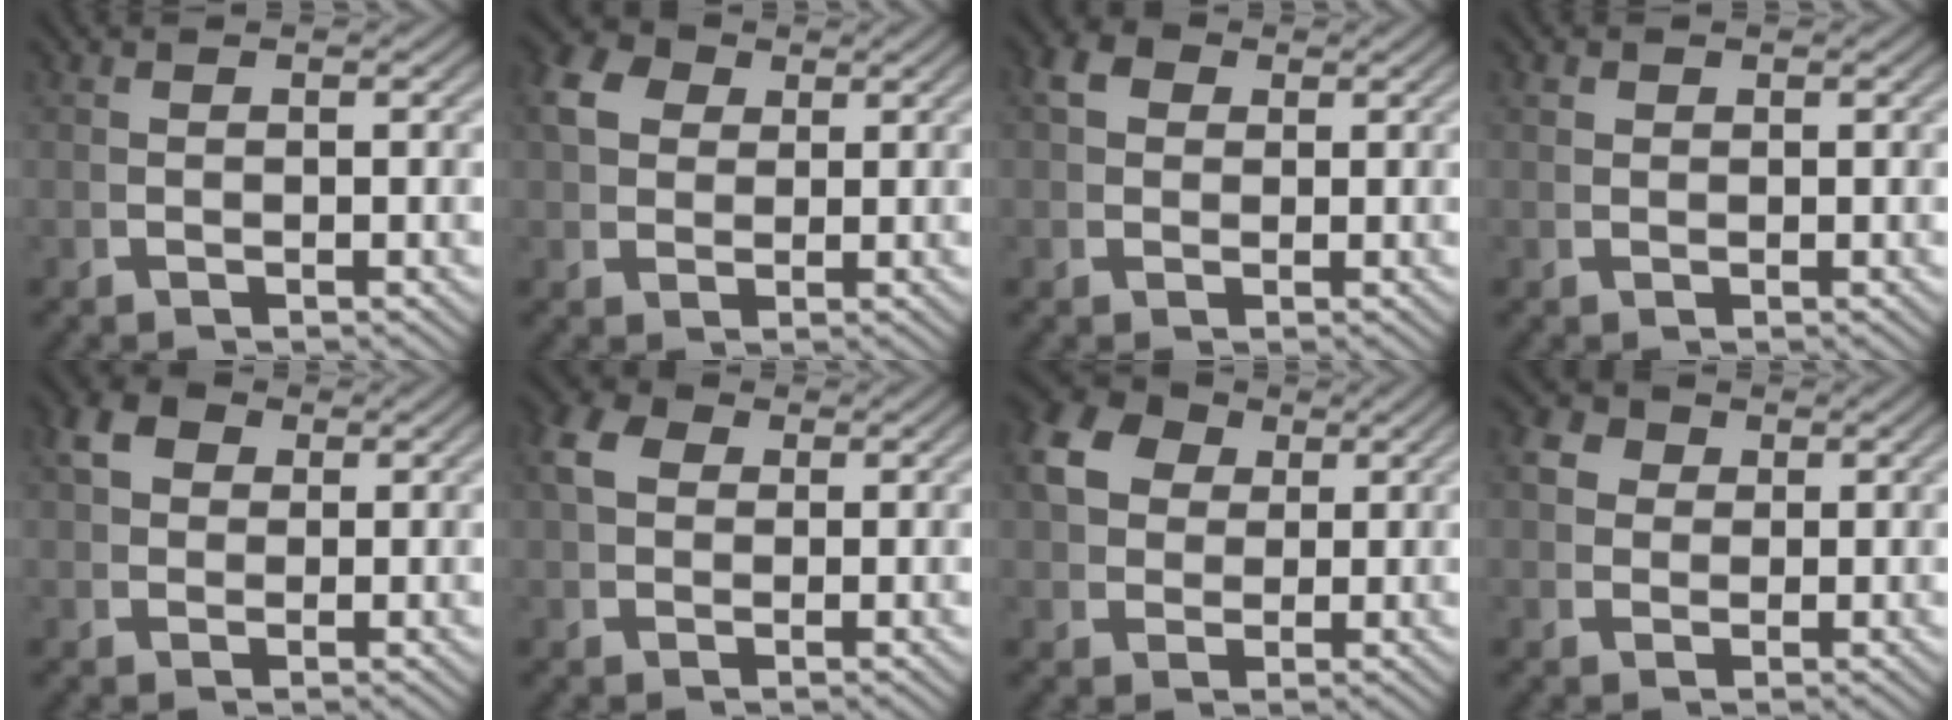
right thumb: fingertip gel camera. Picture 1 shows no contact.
{"total": 5.5, "force": [2.5, 4.1, 2.7], "torque": [-0.064, -0.002, 0.045]}
{"total": 3.4, "force": [1.4, 2.6, 1.7], "torque": [-0.037, -0.004, 0.023]}
{"total": 1.1, "force": [0.7, 0.8, 0.2], "torque": [-0.005, -0.004, 0.019]}
{"total": 4.2, "force": [1.8, 3.1, 2.1], "torque": [-0.049, -0.004, 0.033]}
{"total": 4.4, "force": [1.8, 3.3, 2.4], "torque": [-0.055, -0.002, 0.033]}
{"total": 8.4, "force": [3.4, 6.4, 4.3], "torque": [-0.094, 0.002, 0.059]}
{"total": 5.3, "force": [1.8, 4.3, 2.4], "torque": [-0.062, -0.009, 0.031]}